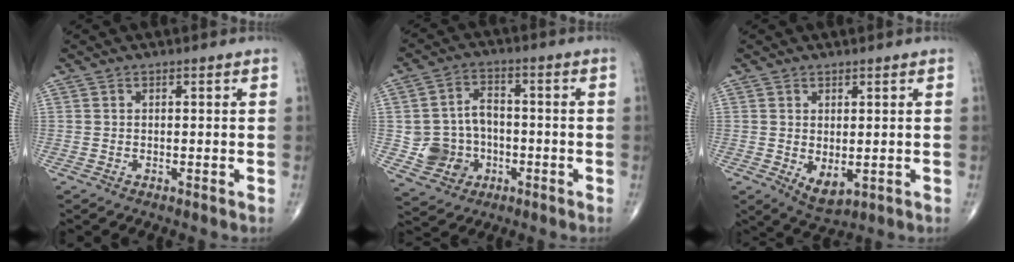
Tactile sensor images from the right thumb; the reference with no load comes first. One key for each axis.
{"total": 9.3, "fx": -2.2, "fy": 8.3, "fz": 3.7, "tx": -0.037, "ty": 0.023, "tz": -0.033}
{"total": 4.6, "fx": -0.4, "fy": 2.5, "fz": 3.8, "tx": -0.055, "ty": -0.009, "tz": 0.008}